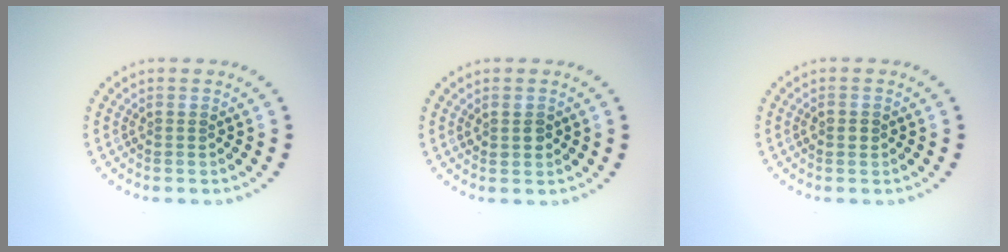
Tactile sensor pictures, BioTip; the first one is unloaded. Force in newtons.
{"total": 1.4, "press": 1.3, "slide": 0.2}
{"total": 1.5, "press": 1.5, "slide": 0.2}